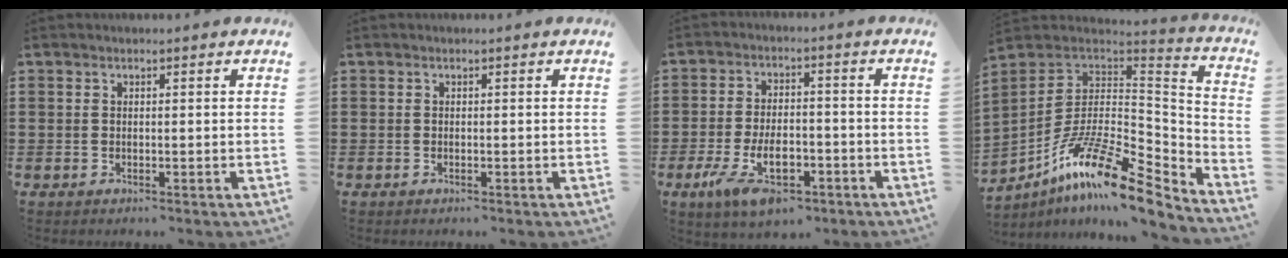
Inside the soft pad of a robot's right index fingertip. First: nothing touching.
{"total": 0.0}
{"total": 9.0, "force": [-4.4, 4.0, 6.7], "torque": [-0.131, -0.003, -0.079]}
{"total": 16.4, "force": [-9.8, 4.7, 12.2], "torque": [-0.219, 0.017, -0.177]}